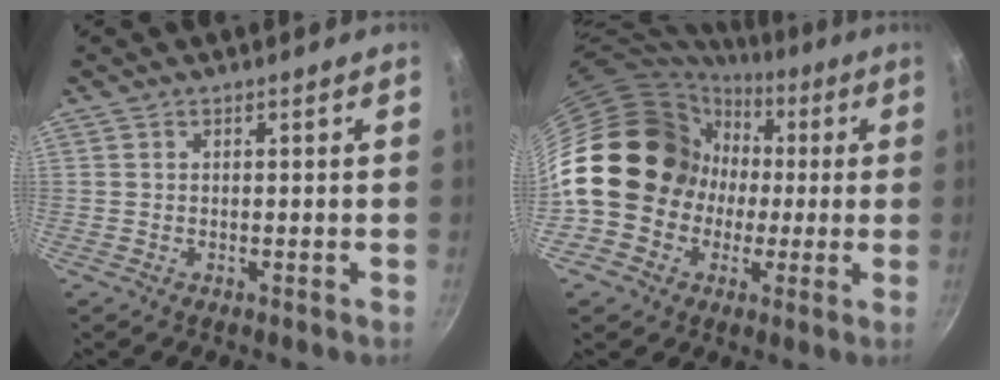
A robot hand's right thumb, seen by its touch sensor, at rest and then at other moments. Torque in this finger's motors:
{"motor_torque": [1.43, 2.17, 1.43, -1.35, 0.24]}